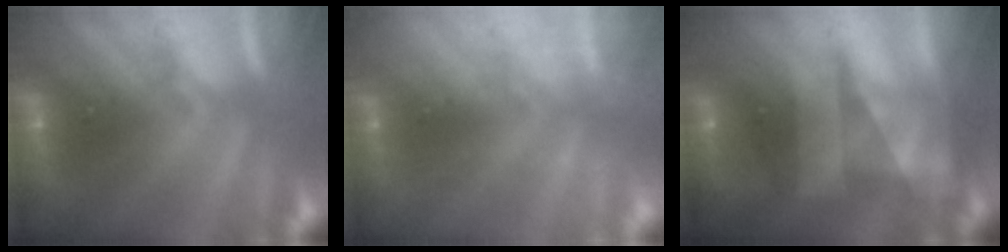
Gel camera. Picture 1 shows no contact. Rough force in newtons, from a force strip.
{"total": 2.2}
{"total": 4.7}